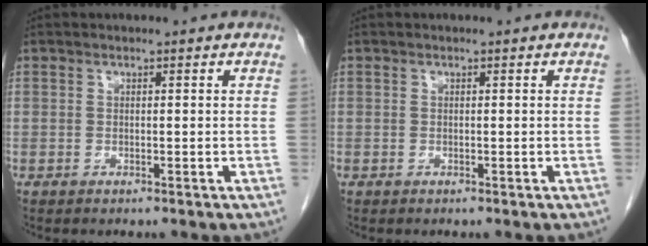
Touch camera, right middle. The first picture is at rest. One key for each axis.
{"total": 0.0}